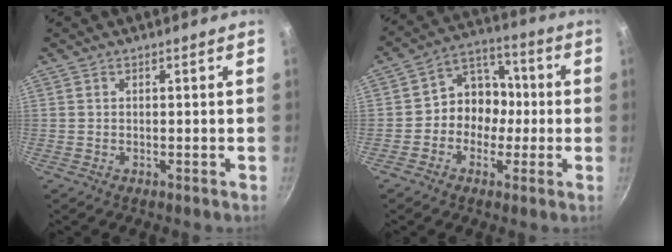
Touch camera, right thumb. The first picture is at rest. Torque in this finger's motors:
{"motor_torque": [0.21, 0.18, -0.08, -0.08, 0.02]}